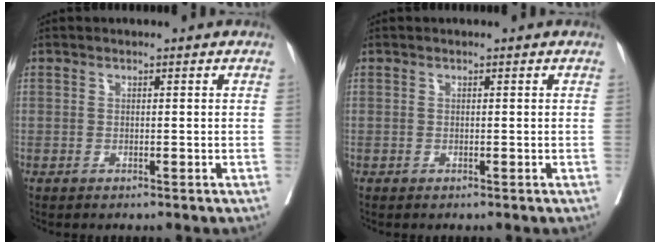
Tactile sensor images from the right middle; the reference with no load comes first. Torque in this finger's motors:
{"motor_torque": [0.22, -0.03, 0.04, 0.01]}